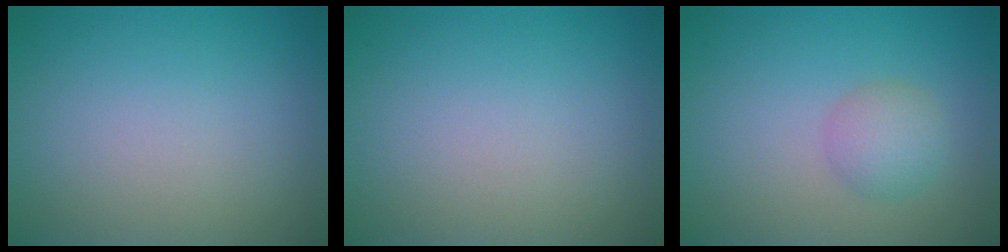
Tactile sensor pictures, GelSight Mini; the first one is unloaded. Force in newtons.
{"total": 0.0}
{"total": 2.4, "press": 2.4, "slide": 0.1}